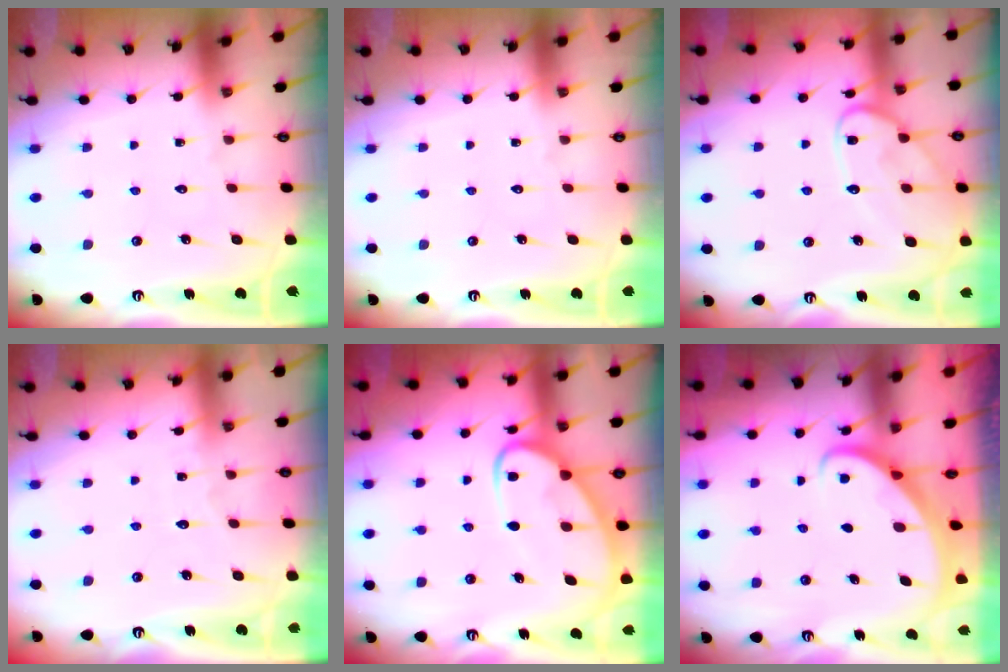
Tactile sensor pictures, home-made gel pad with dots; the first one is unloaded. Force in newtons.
{"total": 0.0}
{"total": 12.9, "press": 12.9, "slide": 1.1}
{"total": 3.0, "press": 3.0, "slide": 0.4}
{"total": 9.8, "press": 9.8, "slide": 0.9}
{"total": 2.6, "press": 2.6, "slide": 0.3}